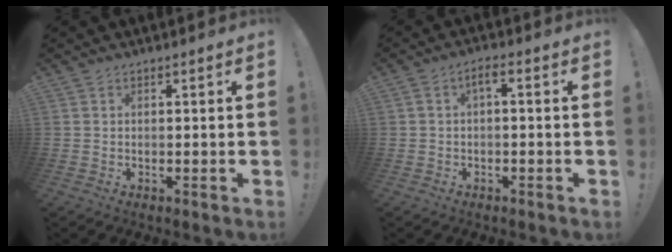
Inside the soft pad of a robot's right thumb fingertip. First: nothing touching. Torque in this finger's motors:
{"motor_torque": [0.24, 0.00, 0.02, -0.05, 0.03]}